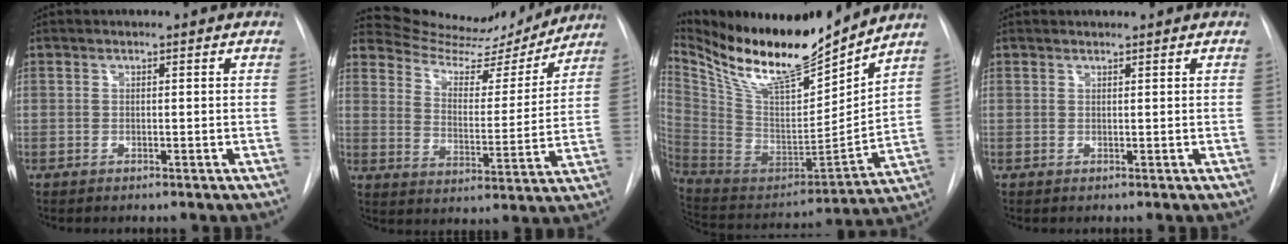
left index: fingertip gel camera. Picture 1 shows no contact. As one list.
[{"total": 14.6, "force": [14.2, 3.0, 1.4], "torque": [-0.016, -0.024, 0.202]}, {"total": 19.2, "force": [16.7, 2.8, 9.0], "torque": [-0.176, -0.035, 0.308]}, {"total": 0.6, "force": [0.6, -0.1, 0.0], "torque": [-0.004, 0.005, 0.014]}]